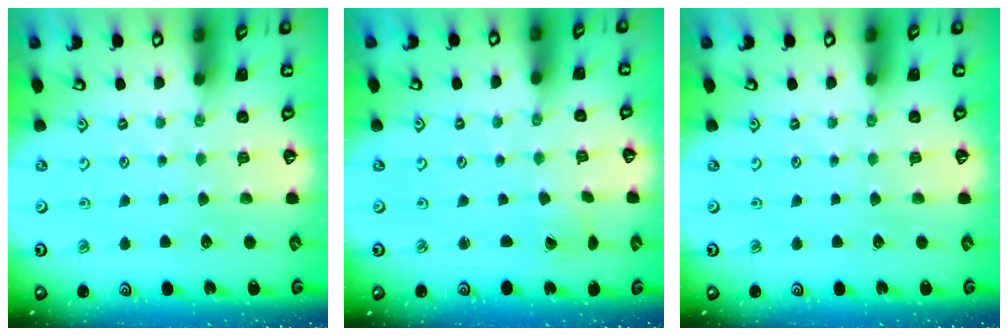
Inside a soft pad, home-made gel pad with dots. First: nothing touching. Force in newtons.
{"total": 0.0}
{"total": 0.0}